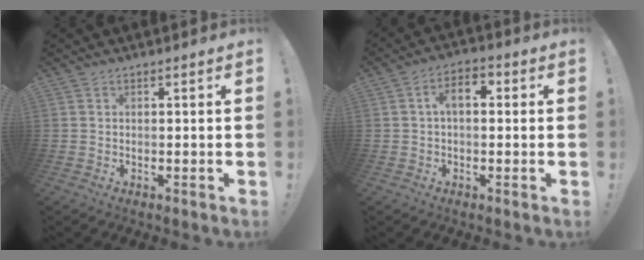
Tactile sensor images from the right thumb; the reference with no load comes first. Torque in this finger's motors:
{"motor_torque": [0.03, 0.86, 0.70, -0.21, 0.00]}